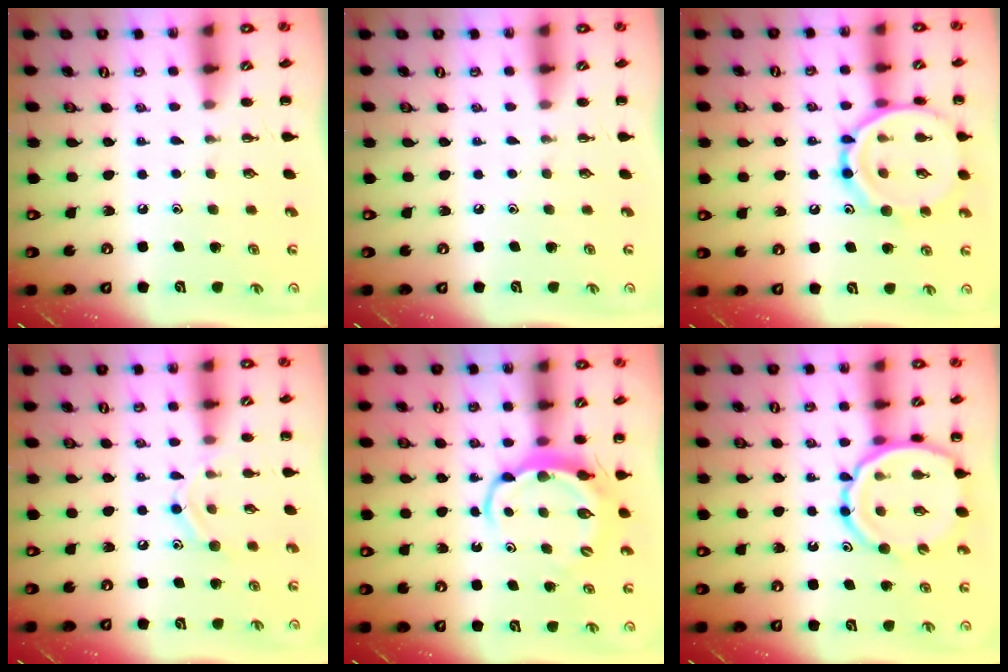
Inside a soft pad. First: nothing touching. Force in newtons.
{"total": 0.0}
{"total": 15.8, "press": 15.7, "slide": 1.2}
{"total": 9.2, "press": 9.2, "slide": 1.2}
{"total": 5.9, "press": 5.9, "slide": 0.5}
{"total": 12.2, "press": 11.7, "slide": 3.1}